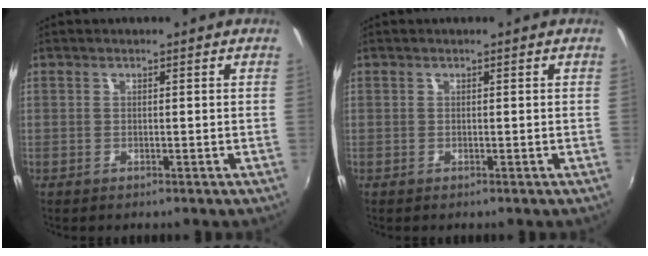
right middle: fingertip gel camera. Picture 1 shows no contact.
{"total": 0.0}